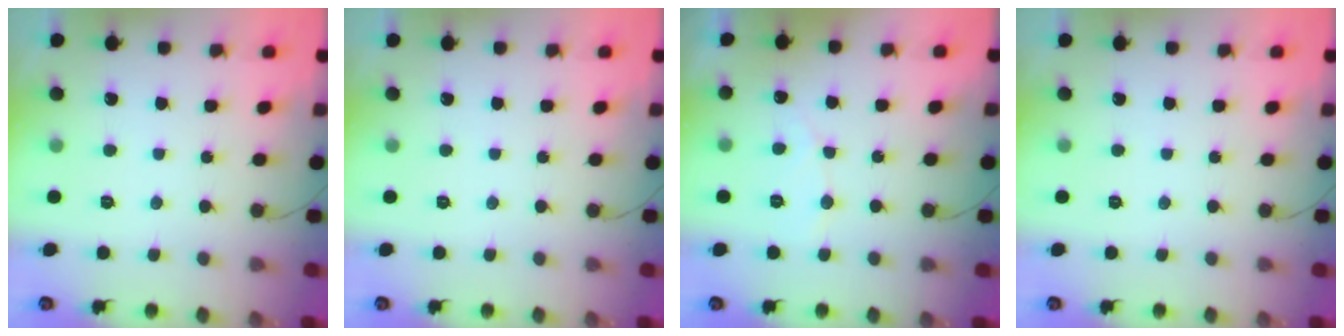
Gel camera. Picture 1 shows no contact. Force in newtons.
{"total": 0.0}
{"total": 4.1, "press": 4.1, "slide": 0.4}
{"total": 0.0}